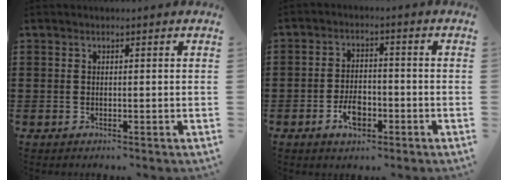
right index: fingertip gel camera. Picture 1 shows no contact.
{"total": 4.8, "force": [-2.1, 2.5, 3.5], "torque": [-0.073, 0.002, -0.041]}